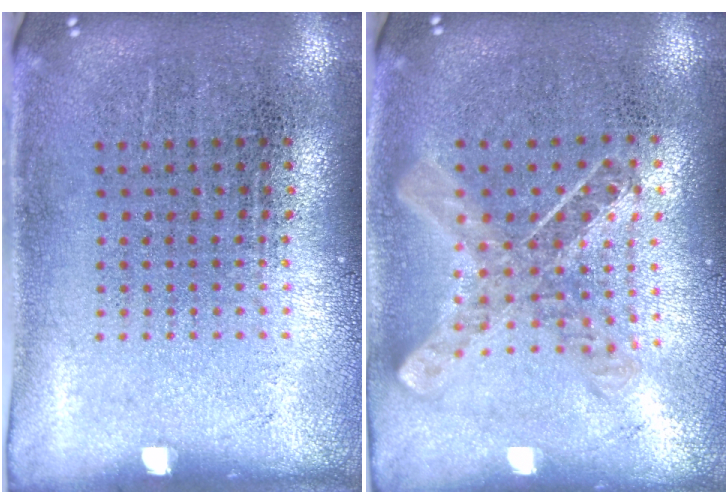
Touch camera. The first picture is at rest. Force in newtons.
{"total": 0.9, "press": 0.9, "slide": 0.1}